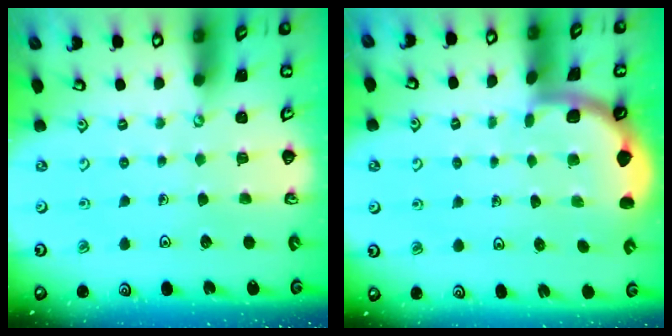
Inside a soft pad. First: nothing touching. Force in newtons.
{"total": 1.8, "press": 1.8, "slide": 0.1}